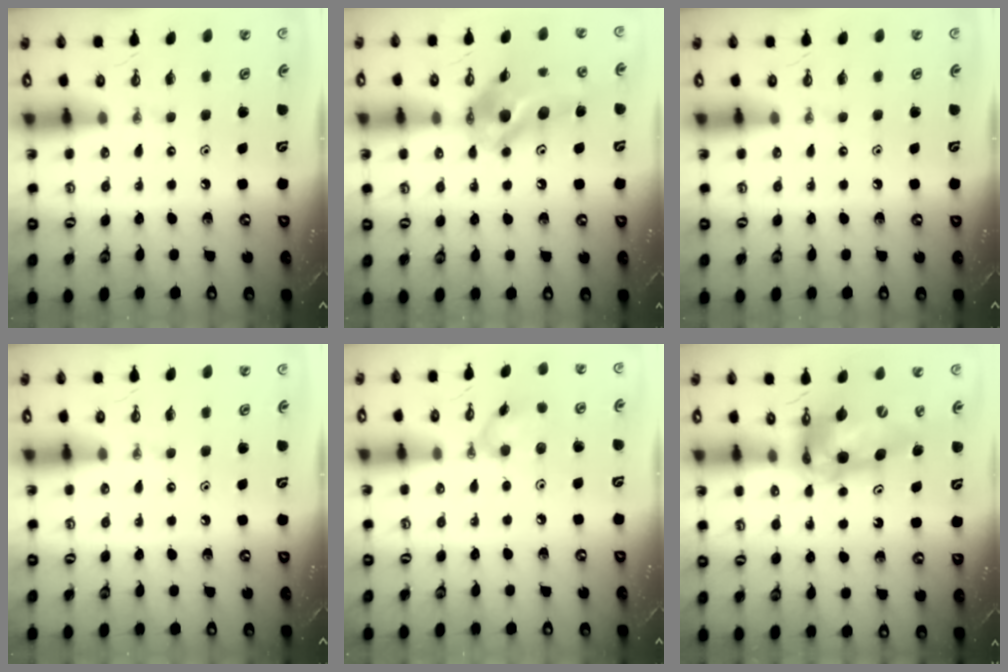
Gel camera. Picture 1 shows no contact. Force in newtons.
{"total": 12.8, "press": 12.4, "slide": 3.0}
{"total": 0.0}
{"total": 0.0}
{"total": 7.8, "press": 7.8, "slide": 0.8}
{"total": 12.9, "press": 12.8, "slide": 1.3}